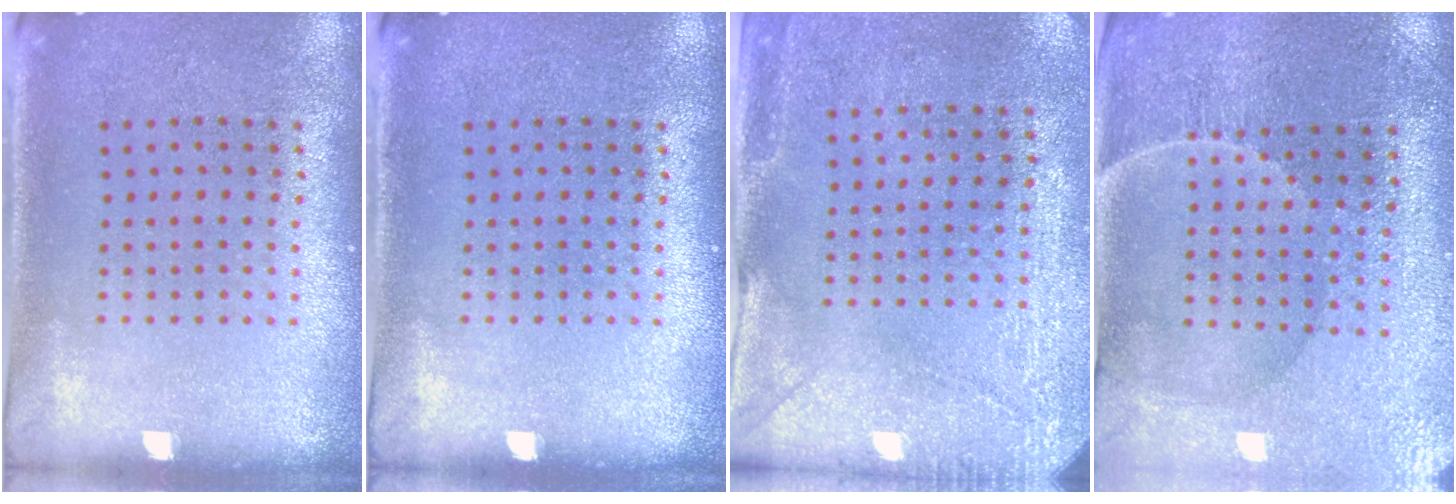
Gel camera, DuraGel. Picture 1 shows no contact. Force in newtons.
{"total": 0.0}
{"total": 2.9, "press": 2.6, "slide": 1.3}
{"total": 1.5, "press": 1.5, "slide": 0.1}